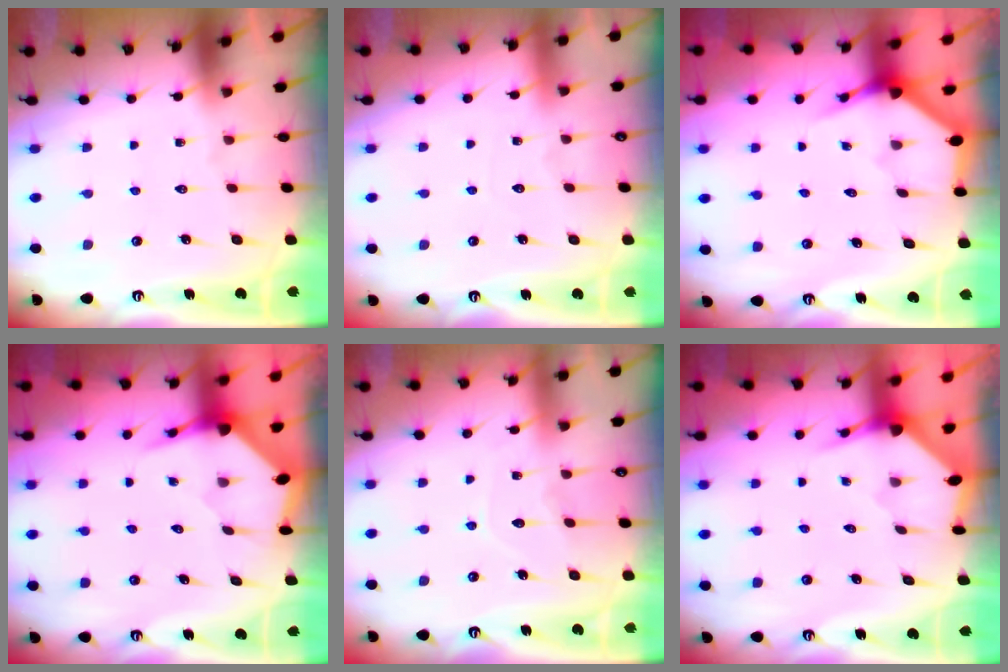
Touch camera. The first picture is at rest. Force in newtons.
{"total": 3.1, "press": 3.1, "slide": 0.4}
{"total": 3.6, "press": 3.6, "slide": 0.2}
{"total": 3.5, "press": 3.4, "slide": 0.4}
{"total": 5.5, "press": 5.4, "slide": 0.6}
{"total": 3.3, "press": 3.3, "slide": 0.1}